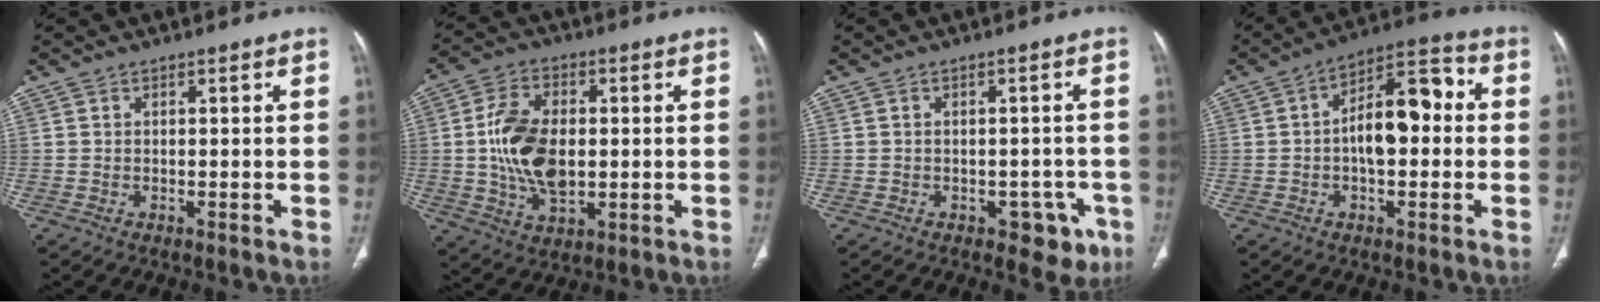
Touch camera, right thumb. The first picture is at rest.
{"total": 13.3, "force": [0.1, 7.9, 10.7], "torque": [-0.195, 0.001, 0.008]}
{"total": 5.3, "force": [-2.6, 3.4, 3.1], "torque": [-0.006, 0.014, -0.028]}
{"total": 12.5, "force": [0.2, 6.4, 10.8], "torque": [-0.150, 0.039, -0.008]}